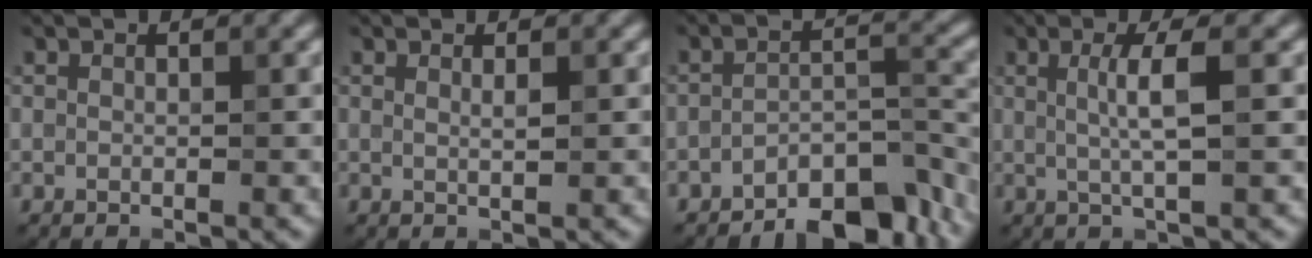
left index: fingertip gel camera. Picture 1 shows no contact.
{"total": 0.9, "force": [0.4, 0.3, 0.8], "torque": [-0.009, 0.001, 0.005]}
{"total": 7.5, "force": [-5.5, 2.6, 4.3], "torque": [-0.055, 0.005, -0.088]}
{"total": 3.4, "force": [0.4, 0.6, 3.3], "torque": [-0.056, 0.002, 0.005]}